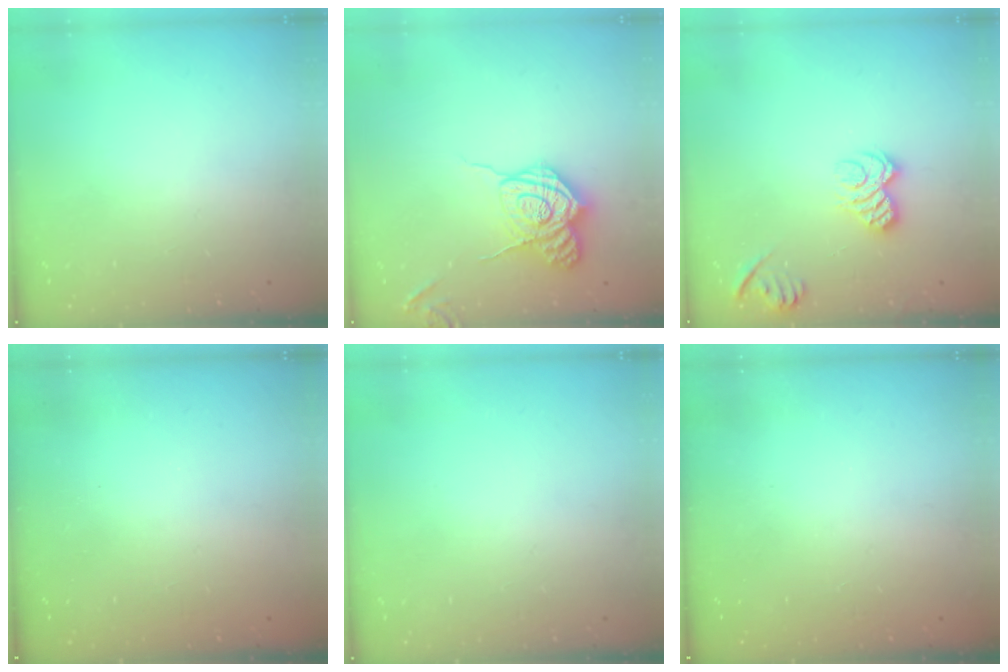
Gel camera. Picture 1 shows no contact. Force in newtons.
{"total": 14.2, "press": 14.1, "slide": 0.8}
{"total": 8.7, "press": 8.7, "slide": 0.3}
{"total": 2.4, "press": 2.2, "slide": 0.8}
{"total": 0.0}
{"total": 2.3, "press": 2.2, "slide": 0.8}